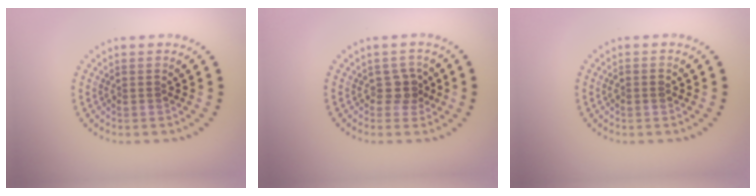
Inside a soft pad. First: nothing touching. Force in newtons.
{"total": 1.8, "press": 1.5, "slide": 0.9}
{"total": 0.9, "press": 0.9, "slide": 0.1}